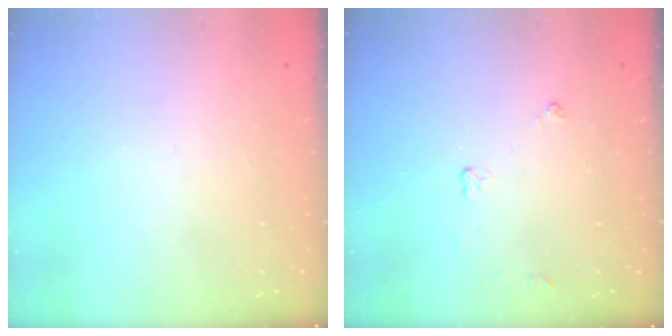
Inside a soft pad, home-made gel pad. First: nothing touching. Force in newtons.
{"total": 3.9, "press": 3.9, "slide": 0.6}